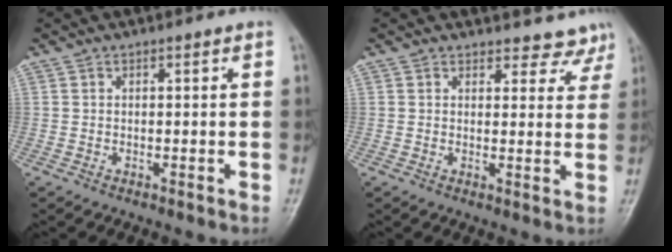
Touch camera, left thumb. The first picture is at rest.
{"total": 6.3, "force": [5.7, 2.6, 0.0], "torque": [0.043, -0.031, 0.043]}